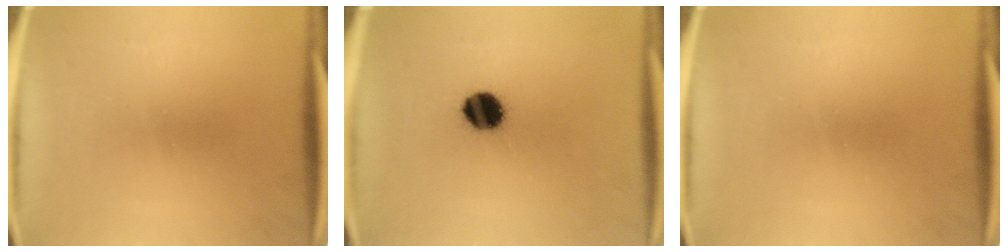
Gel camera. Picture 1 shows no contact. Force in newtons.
{"total": 8.6}
{"total": 0.0}